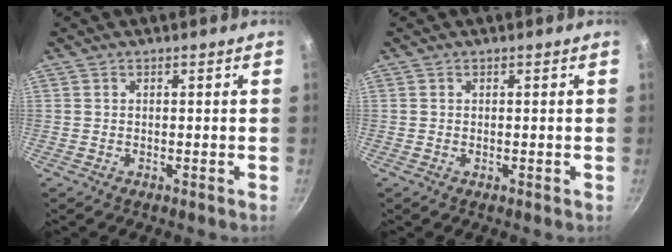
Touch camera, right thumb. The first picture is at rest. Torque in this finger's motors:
{"motor_torque": [-0.32, -0.03, -0.34, 0.21, -0.02]}